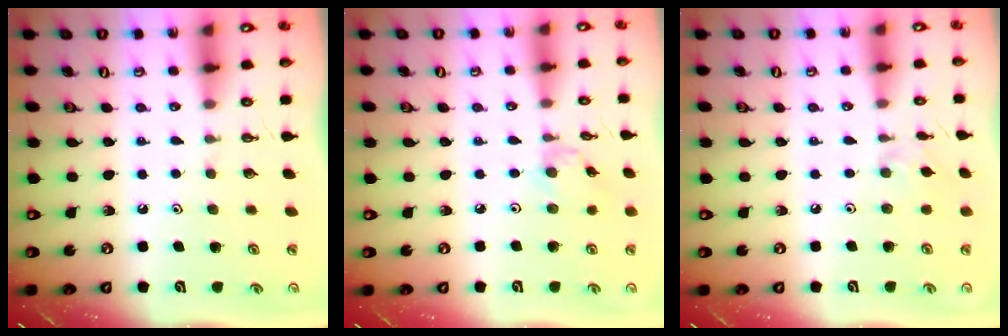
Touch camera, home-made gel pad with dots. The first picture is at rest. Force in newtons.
{"total": 2.6, "press": 2.5, "slide": 0.5}
{"total": 1.8, "press": 1.7, "slide": 0.5}